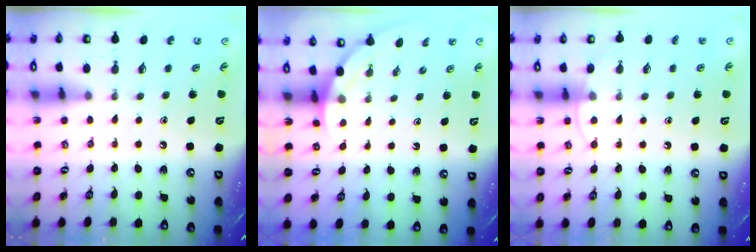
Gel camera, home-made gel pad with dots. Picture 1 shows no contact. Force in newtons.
{"total": 2.2, "press": 2.2, "slide": 0.0}
{"total": 4.8, "press": 4.8, "slide": 0.6}